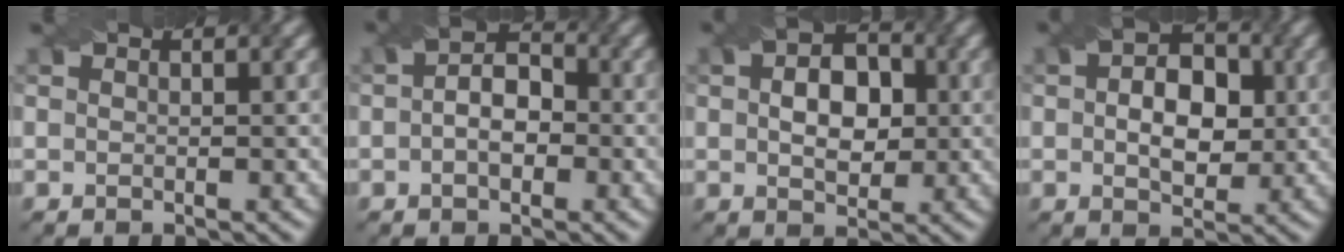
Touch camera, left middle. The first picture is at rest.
{"total": 3.4, "force": [-1.0, 2.4, 2.3], "torque": [-0.019, 0.011, -0.012]}
{"total": 4.4, "force": [-0.2, 3.3, 2.9], "torque": [-0.037, 0.008, 0.007]}
{"total": 4.8, "force": [-0.4, 3.4, 3.4], "torque": [-0.044, 0.006, 0.004]}